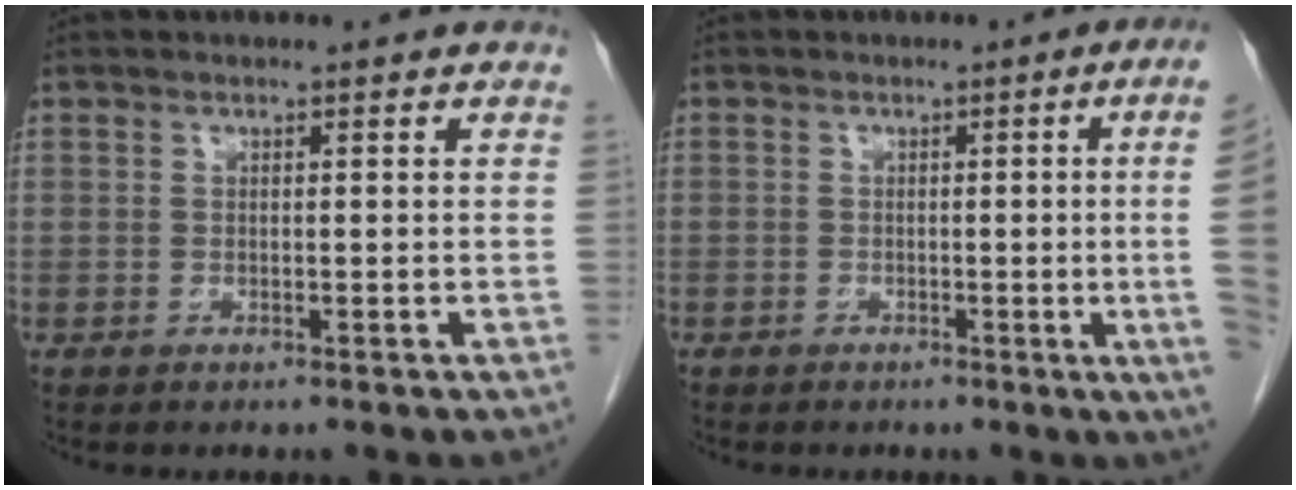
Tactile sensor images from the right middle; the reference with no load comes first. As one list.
[{"total": 7.8, "force": [-0.8, -2.2, 7.5], "torque": [-0.064, -0.010, -0.015]}]